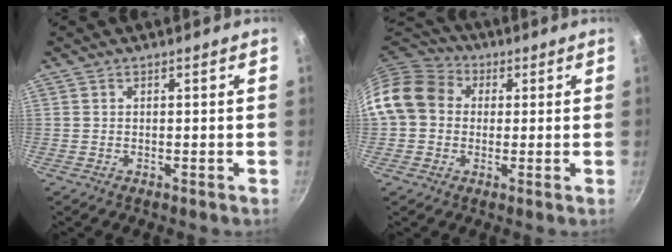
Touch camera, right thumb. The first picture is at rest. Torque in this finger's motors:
{"motor_torque": [-0.56, 0.78, 0.83, -0.76, 0.12]}